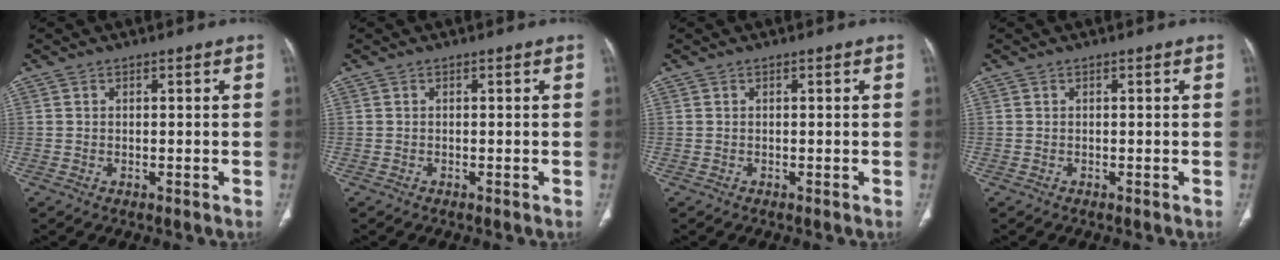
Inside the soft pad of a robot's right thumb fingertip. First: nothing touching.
{"total": 0.0}
{"total": 0.0}
{"total": 0.0}